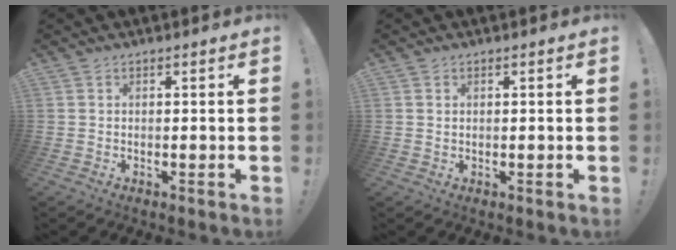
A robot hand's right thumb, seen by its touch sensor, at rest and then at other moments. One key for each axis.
{"total": 1.0, "fx": 0.8, "fy": 0.6, "fz": 0.0, "tx": -0.002, "ty": 0.003, "tz": 0.015}